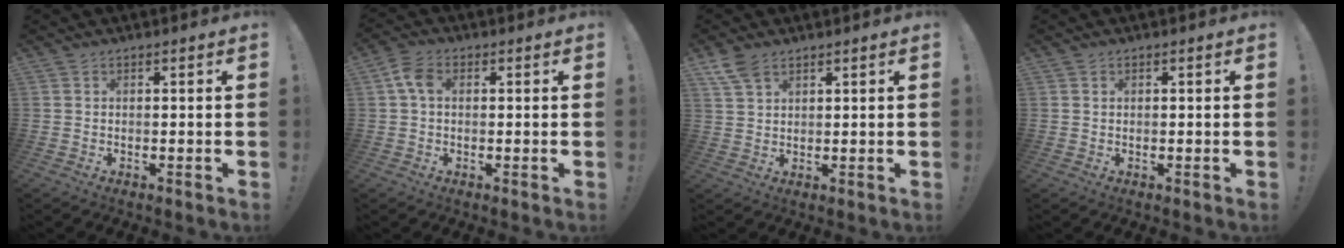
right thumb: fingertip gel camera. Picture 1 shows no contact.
{"total": 5.6, "force": [0.8, 3.6, 4.1], "torque": [-0.086, 0.012, 0.017]}
{"total": 5.8, "force": [4.0, 2.9, 3.1], "torque": [-0.066, -0.009, 0.079]}
{"total": 0.6, "force": [0.5, 0.2, -0.2], "torque": [0.000, 0.002, 0.010]}